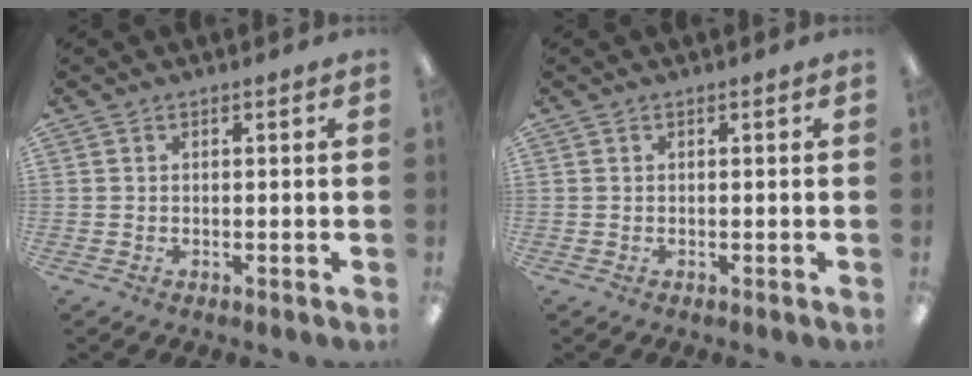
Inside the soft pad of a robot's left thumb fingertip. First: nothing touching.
{"total": 0.0}